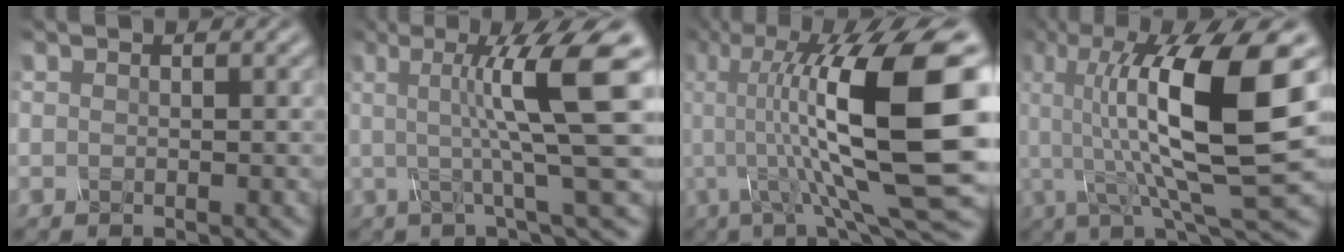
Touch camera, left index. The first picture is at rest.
{"total": 9.7, "force": [1.2, 1.5, 9.5], "torque": [-0.127, 0.005, 0.019]}
{"total": 15.4, "force": [1.3, 3.6, 14.9], "torque": [-0.251, 0.011, 0.020]}
{"total": 12.8, "force": [1.9, 2.9, 12.3], "torque": [-0.212, 0.004, 0.038]}